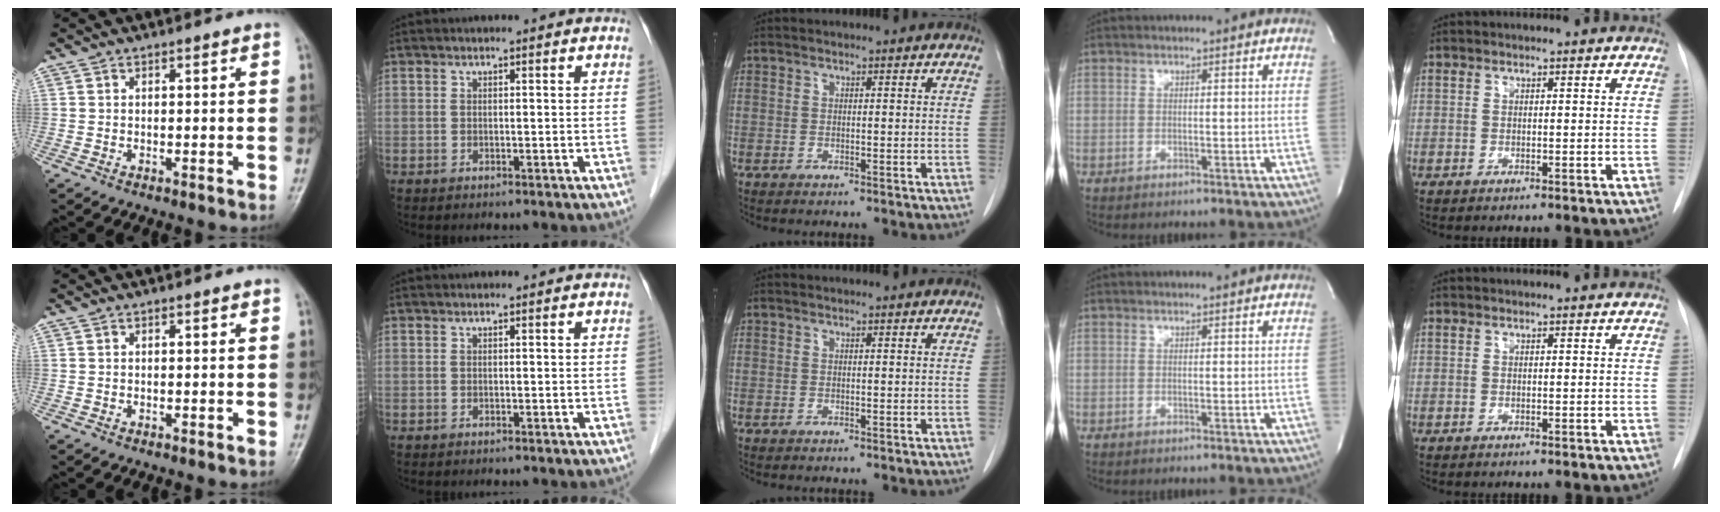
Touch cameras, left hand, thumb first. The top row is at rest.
{}